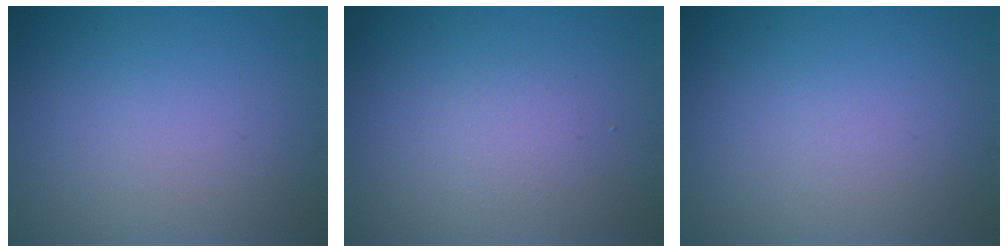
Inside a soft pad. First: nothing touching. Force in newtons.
{"total": 1.2, "press": 1.2, "slide": 0.0}
{"total": 0.0}